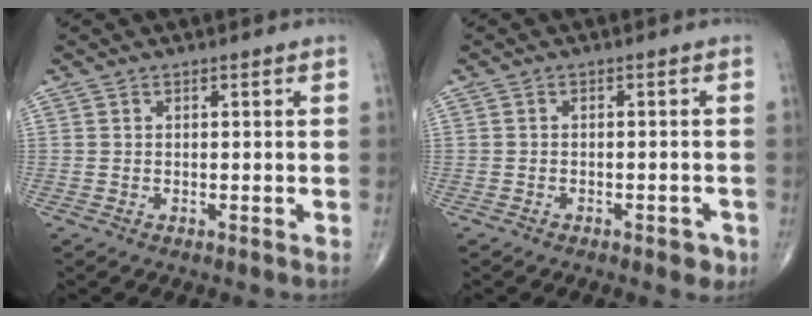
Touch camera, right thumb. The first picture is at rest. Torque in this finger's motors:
{"motor_torque": [0.84, 0.16, -0.11, -0.18, 0.04]}